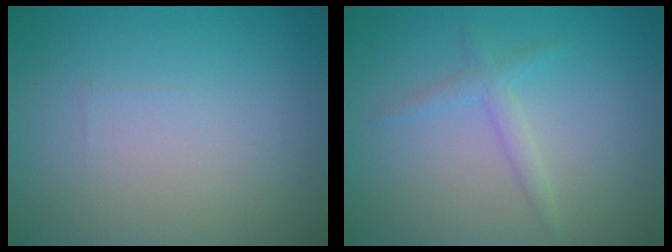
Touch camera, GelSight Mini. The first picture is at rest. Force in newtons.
{"total": 1.5, "press": 1.5, "slide": 0.1}